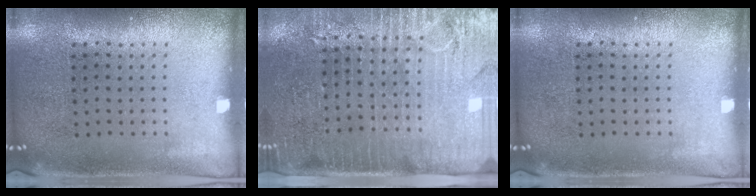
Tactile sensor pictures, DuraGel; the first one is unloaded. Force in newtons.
{"total": 3.6, "press": 3.3, "slide": 1.5}
{"total": 0.0}